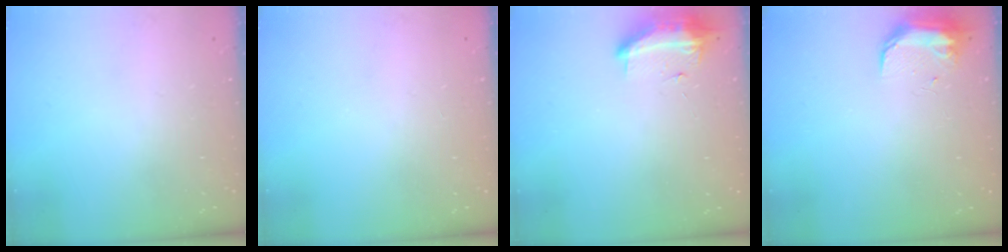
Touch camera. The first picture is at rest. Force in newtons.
{"total": 0.0}
{"total": 9.5, "press": 9.2, "slide": 2.4}
{"total": 8.7, "press": 8.7, "slide": 0.6}